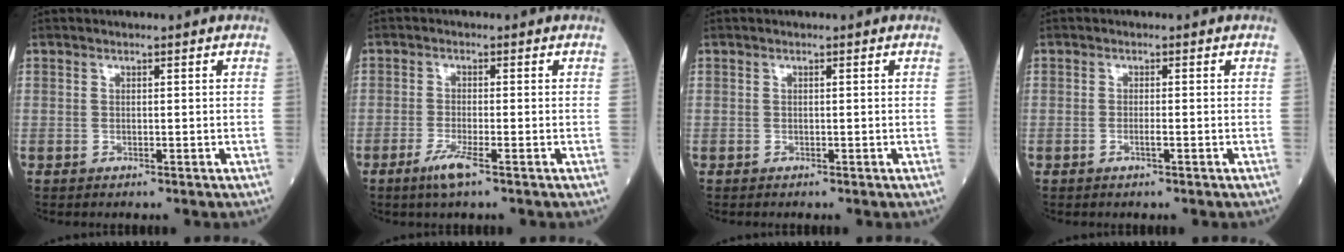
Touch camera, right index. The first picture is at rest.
{"total": 3.5, "force": [-2.1, -0.1, 2.8], "torque": [-0.064, -0.010, -0.043]}
{"total": 0.0}
{"total": 1.0, "force": [-0.5, -0.1, 0.9], "torque": [-0.018, 0.000, -0.009]}